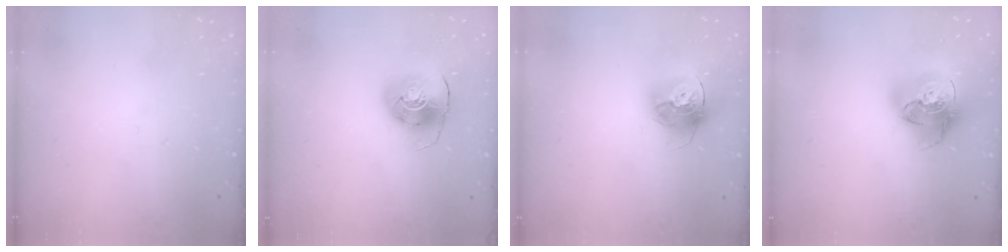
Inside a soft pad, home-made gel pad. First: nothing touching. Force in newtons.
{"total": 9.3, "press": 9.2, "slide": 1.1}
{"total": 15.6, "press": 15.5, "slide": 1.4}
{"total": 21.8, "press": 21.6, "slide": 2.6}